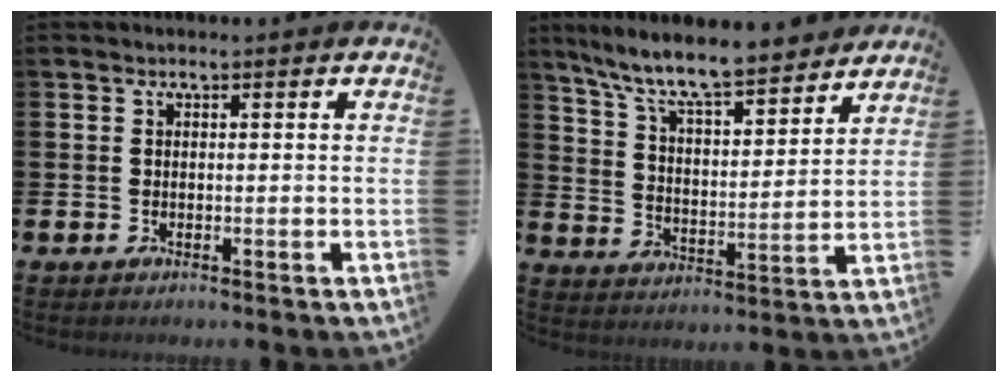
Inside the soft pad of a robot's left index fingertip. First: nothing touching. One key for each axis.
{"total": 10.2, "fx": 9.2, "fy": 1.6, "fz": 3.9, "tx": -0.105, "ty": -0.062, "tz": 0.159}